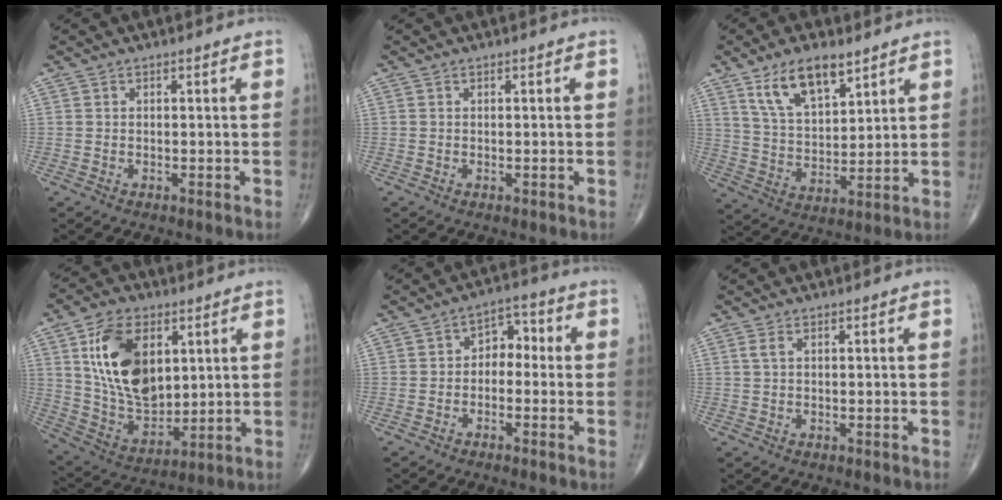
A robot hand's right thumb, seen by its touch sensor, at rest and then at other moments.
{"total": 0.0}
{"total": 11.8, "force": [7.3, 5.1, 7.8], "torque": [-0.125, -0.035, 0.145]}
{"total": 18.1, "force": [5.4, 10.8, 13.5], "torque": [-0.220, -0.024, 0.112]}
{"total": 4.9, "force": [-0.7, 3.6, 3.4], "torque": [-0.024, 0.030, -0.027]}
{"total": 1.2, "force": [0.5, 0.3, 1.0], "torque": [-0.030, 0.007, 0.013]}